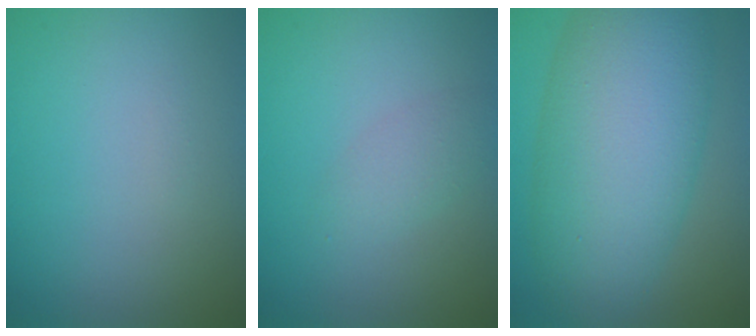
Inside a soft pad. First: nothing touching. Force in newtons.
{"total": 1.8, "press": 1.8, "slide": 0.0}
{"total": 11.0, "press": 11.0, "slide": 0.0}